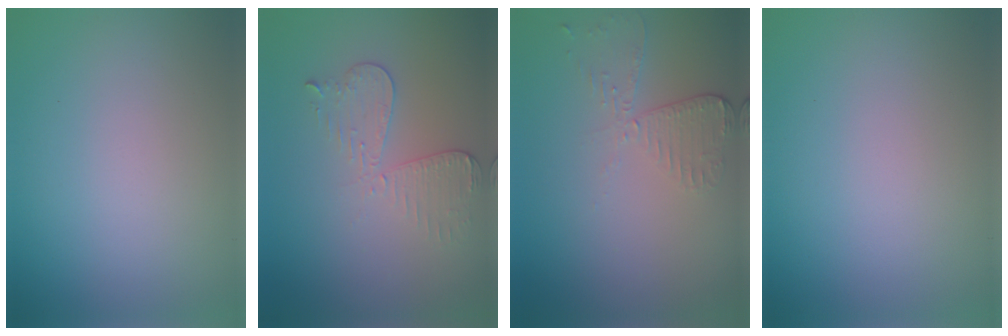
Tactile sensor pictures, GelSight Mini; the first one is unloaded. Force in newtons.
{"total": 3.0, "press": 2.7, "slide": 1.2}
{"total": 2.6, "press": 2.3, "slide": 1.1}
{"total": 0.0}